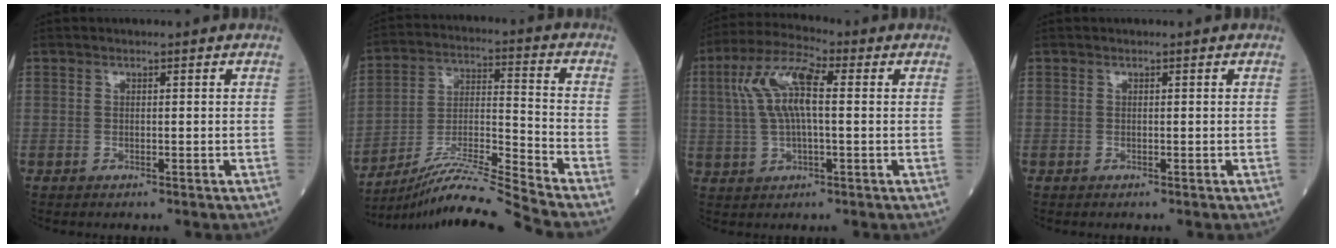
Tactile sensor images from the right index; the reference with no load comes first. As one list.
[{"total": 14.0, "force": [-12.7, -3.6, 4.6], "torque": [-0.078, 0.002, -0.229]}, {"total": 9.5, "force": [1.7, 2.7, 9.0], "torque": [-0.190, 0.026, 0.030]}, {"total": 0.0}]